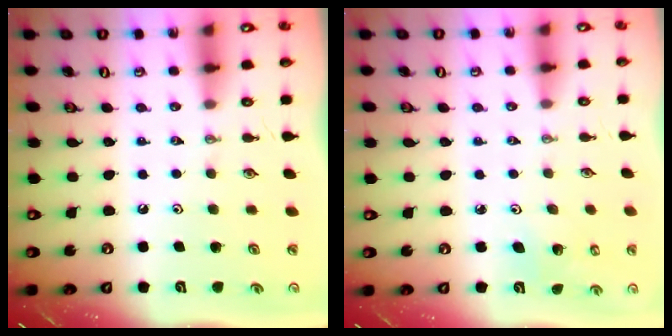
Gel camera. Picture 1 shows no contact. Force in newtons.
{"total": 4.2, "press": 4.1, "slide": 0.9}